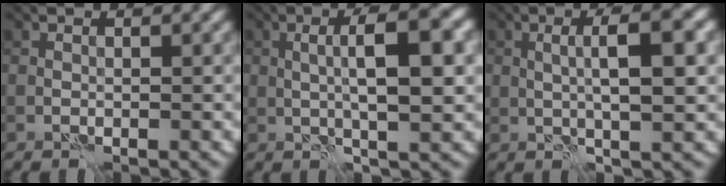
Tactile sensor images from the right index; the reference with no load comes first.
{"total": 6.3, "force": [0.8, 1.5, 6.1], "torque": [-0.102, 0.008, 0.010]}
{"total": 5.1, "force": [0.6, 1.2, 5.0], "torque": [-0.085, 0.008, 0.009]}